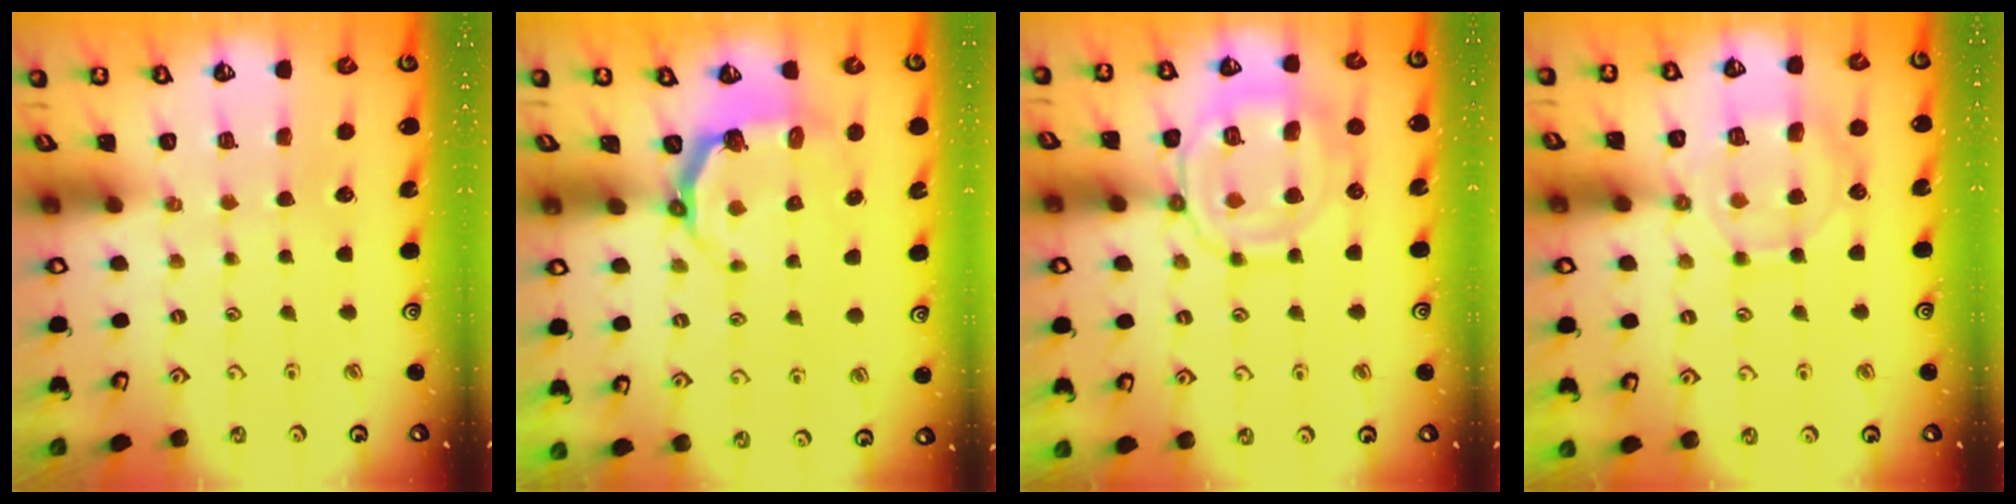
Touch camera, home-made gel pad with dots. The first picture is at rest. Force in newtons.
{"total": 4.5, "press": 2.9, "slide": 3.4}
{"total": 14.2, "press": 14.2, "slide": 1.5}
{"total": 11.2, "press": 11.2, "slide": 1.1}